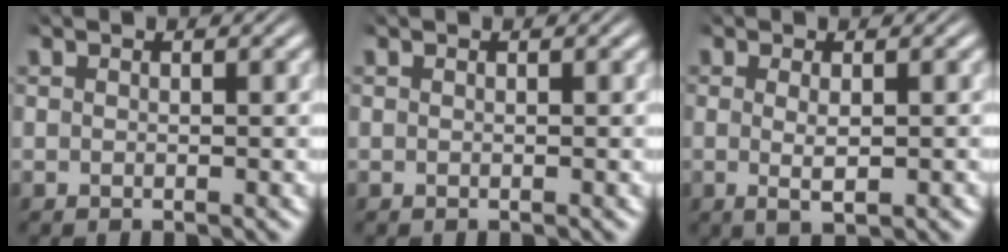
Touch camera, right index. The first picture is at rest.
{"total": 0.0}
{"total": 2.1, "force": [-0.4, 0.6, 2.0], "torque": [-0.041, -0.010, 0.001]}